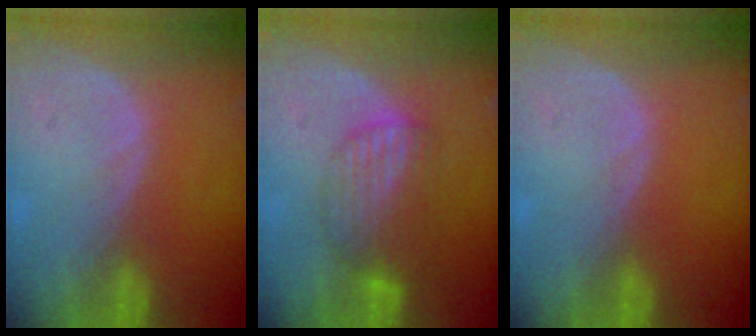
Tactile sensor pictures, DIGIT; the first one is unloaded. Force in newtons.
{"total": 6.4, "press": 6.3, "slide": 1.2}
{"total": 0.0}